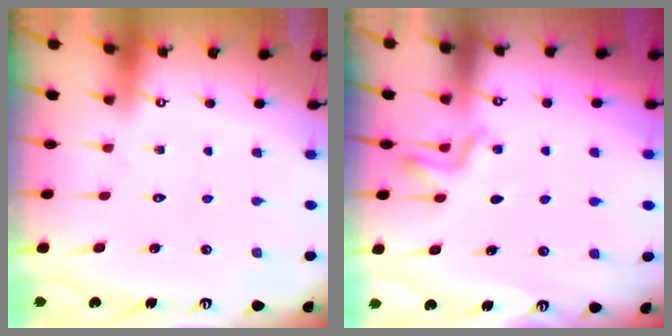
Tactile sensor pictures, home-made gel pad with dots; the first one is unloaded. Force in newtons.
{"total": 5.1, "press": 4.9, "slide": 1.5}